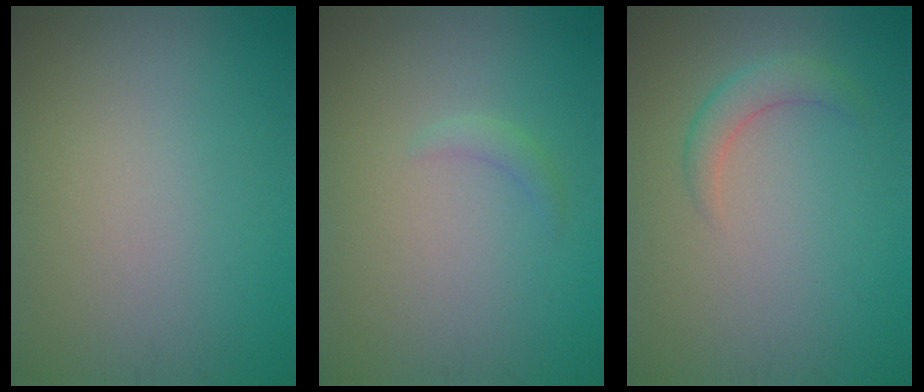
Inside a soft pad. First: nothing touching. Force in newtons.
{"total": 0.9, "press": 0.9, "slide": 0.1}
{"total": 2.0, "press": 2.0, "slide": 0.1}